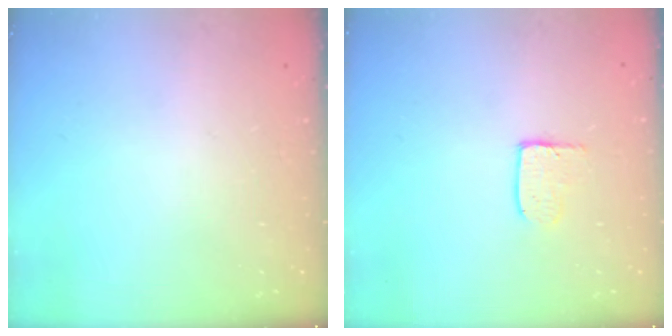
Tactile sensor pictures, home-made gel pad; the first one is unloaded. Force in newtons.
{"total": 4.0, "press": 4.0, "slide": 0.4}